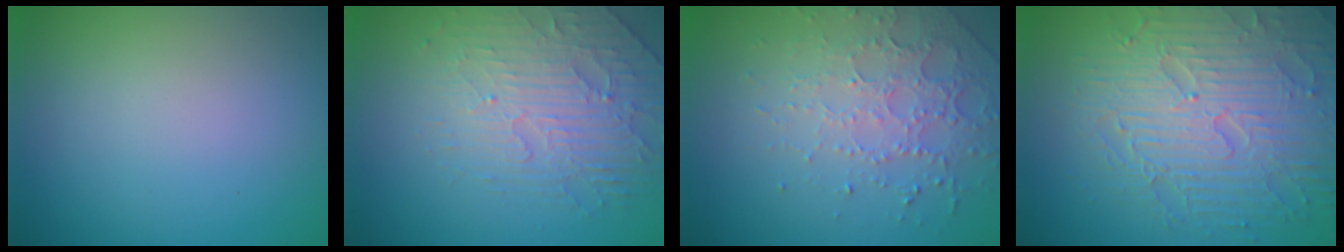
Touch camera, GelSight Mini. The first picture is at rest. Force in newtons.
{"total": 3.3, "press": 2.9, "slide": 1.6}
{"total": 4.5, "press": 3.1, "slide": 3.3}
{"total": 8.4, "press": 6.0, "slide": 5.9}